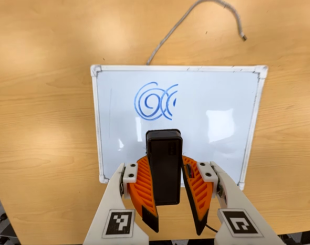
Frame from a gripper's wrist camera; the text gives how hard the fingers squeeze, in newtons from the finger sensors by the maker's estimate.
{"total": 9.4, "left": 8.9, "right": 10.0}